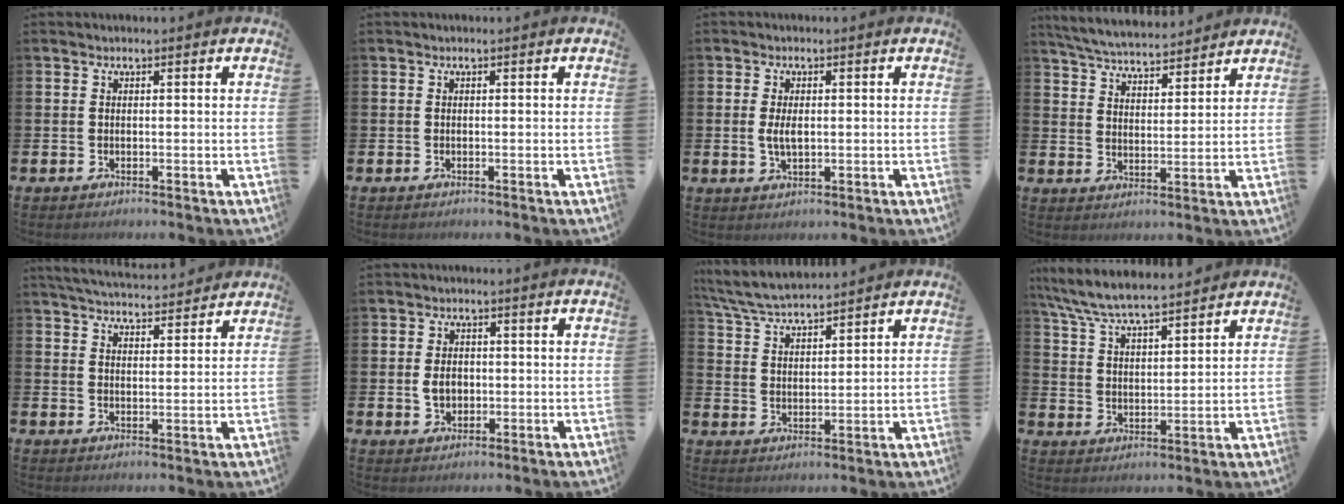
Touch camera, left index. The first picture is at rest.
{"total": 0.0}
{"total": 3.0, "force": [0.2, 1.5, 2.5], "torque": [-0.037, 0.000, -0.001]}
{"total": 5.9, "force": [5.8, 0.8, 1.0], "torque": [-0.043, -0.032, 0.103]}
{"total": 5.0, "force": [4.9, 0.4, 0.3], "torque": [-0.016, -0.030, 0.088]}
{"total": 3.3, "force": [-0.1, 2.4, 2.2], "torque": [-0.022, 0.000, -0.009]}
{"total": 5.9, "force": [5.7, 0.7, 1.1], "torque": [-0.046, -0.028, 0.104]}
{"total": 7.1, "force": [6.8, 0.4, 2.0], "torque": [-0.068, -0.037, 0.122]}